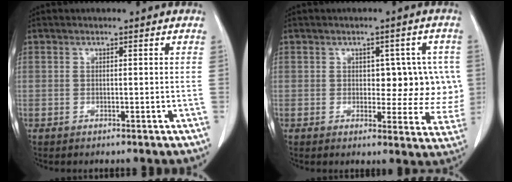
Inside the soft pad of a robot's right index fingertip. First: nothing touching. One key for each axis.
{"total": 7.4, "fx": 0.9, "fy": 4.4, "fz": 5.9, "tx": -0.047, "ty": 0.014, "tz": 0.014}